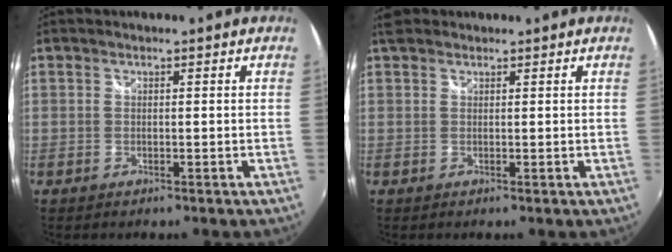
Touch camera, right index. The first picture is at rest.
{"total": 2.4, "force": [1.7, 1.4, 1.0], "torque": [-0.015, 0.008, 0.026]}